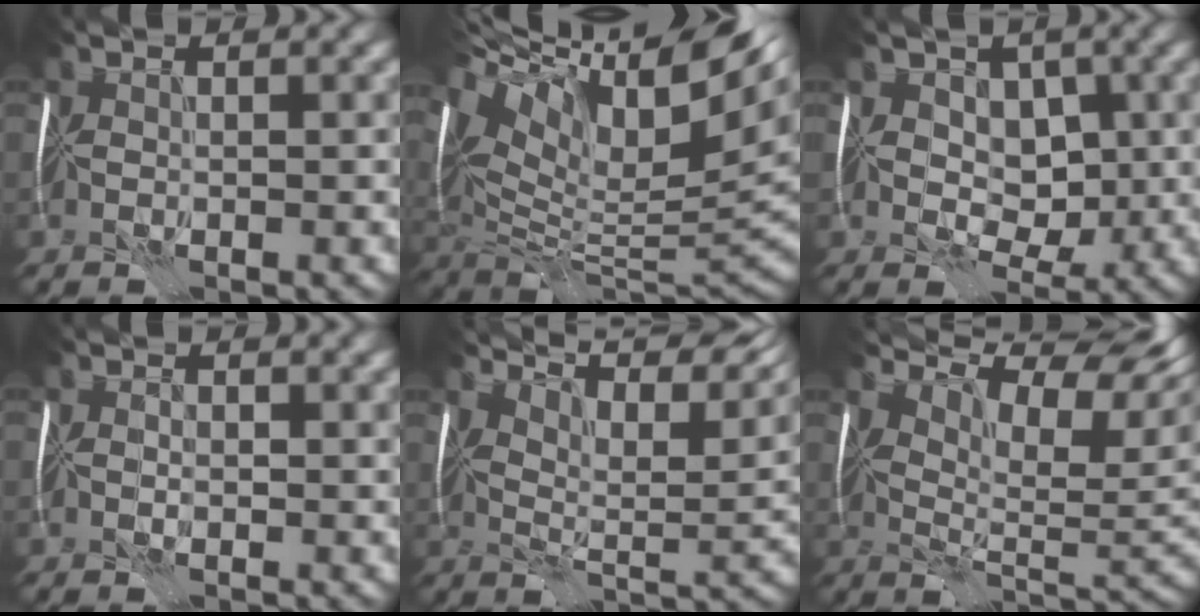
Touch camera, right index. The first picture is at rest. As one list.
[{"total": 15.2, "force": [6.2, 6.3, 12.4], "torque": [-0.235, 0.025, 0.106]}, {"total": 4.7, "force": [0.8, 3.8, 2.6], "torque": [-0.031, -0.006, 0.008]}, {"total": 2.1, "force": [0.8, 1.6, 1.1], "torque": [-0.015, 0.006, 0.006]}, {"total": 11.2, "force": [8.6, 2.4, 6.7], "torque": [-0.119, 0.011, 0.122]}, {"total": 10.2, "force": [5.8, 3.8, 7.5], "torque": [-0.123, 0.010, 0.101]}]